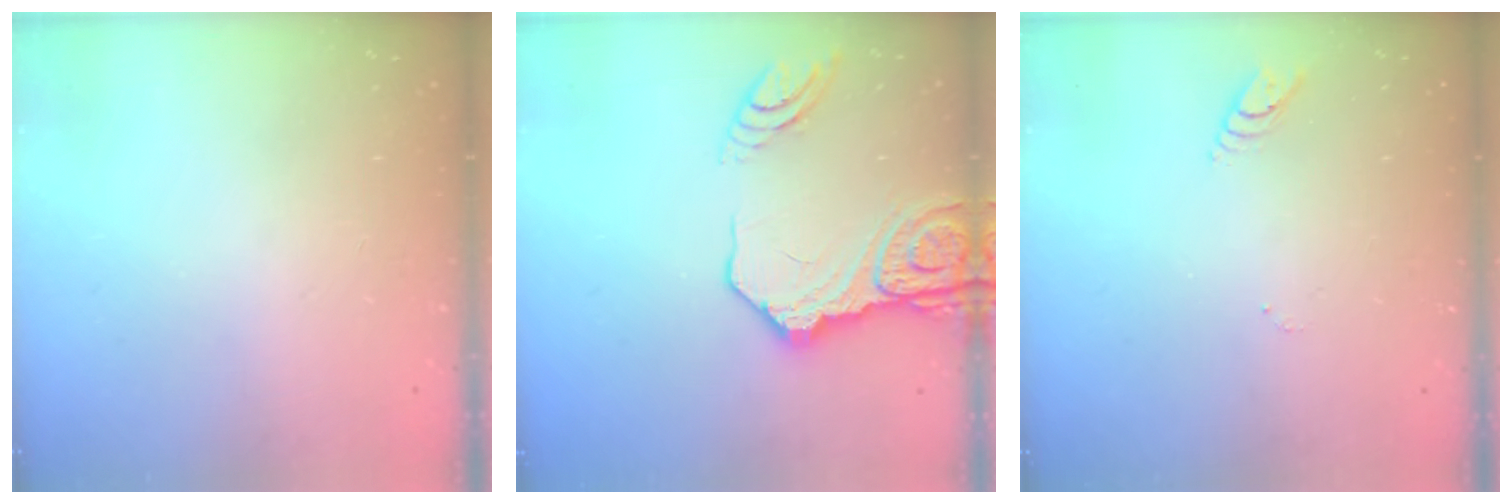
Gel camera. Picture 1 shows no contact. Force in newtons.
{"total": 17.6, "press": 17.6, "slide": 1.1}
{"total": 2.7, "press": 2.7, "slide": 0.2}